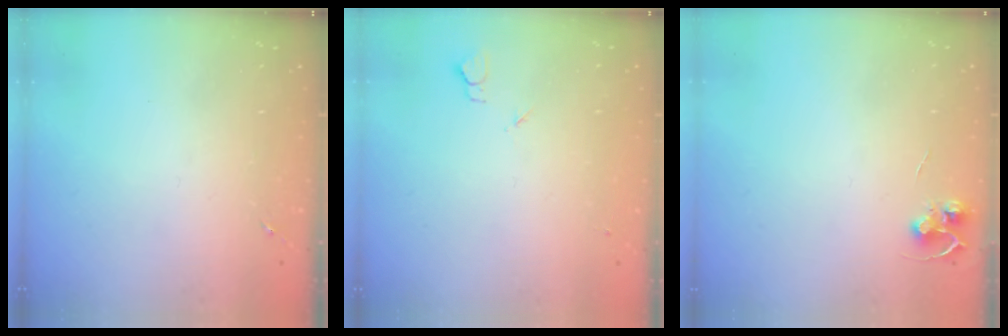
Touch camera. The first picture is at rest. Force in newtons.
{"total": 2.7, "press": 2.6, "slide": 0.3}
{"total": 5.7, "press": 5.6, "slide": 0.4}